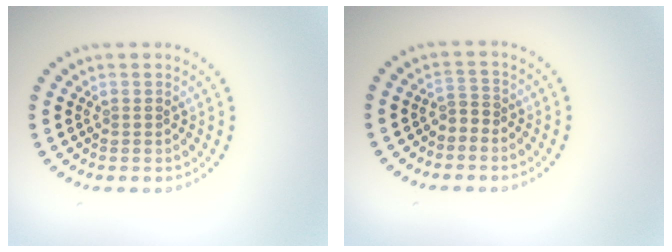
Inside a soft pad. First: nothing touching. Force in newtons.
{"total": 1.1, "press": 0.7, "slide": 0.8}